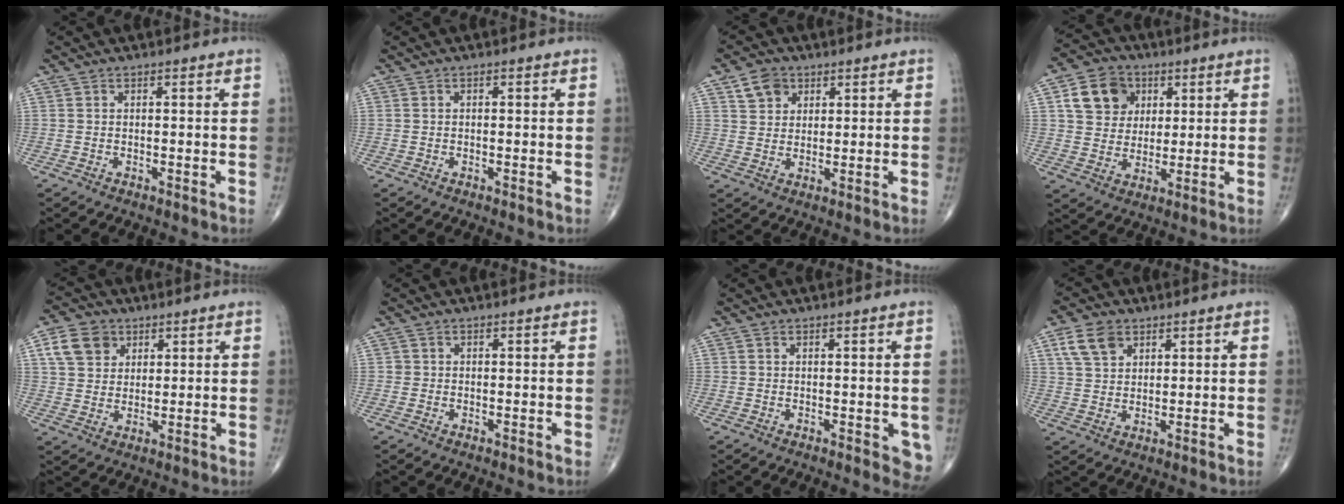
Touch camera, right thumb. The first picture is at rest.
{"total": 0.0}
{"total": 5.5, "force": [2.8, 4.3, 2.1], "torque": [-0.017, -0.010, 0.050]}
{"total": 10.8, "force": [3.8, 9.0, 4.8], "torque": [-0.056, -0.006, 0.065]}
{"total": 8.0, "force": [3.4, 6.3, 3.6], "torque": [-0.042, -0.004, 0.065]}
{"total": 0.5, "force": [0.0, 0.5, 0.0], "torque": [0.004, 0.004, -0.002]}
{"total": 4.0, "force": [-0.5, 1.8, 3.5], "torque": [-0.021, -0.005, -0.005]}
{"total": 6.8, "force": [3.5, 4.6, 3.7], "torque": [-0.056, -0.008, 0.069]}